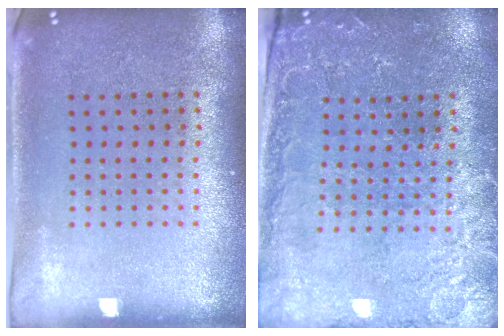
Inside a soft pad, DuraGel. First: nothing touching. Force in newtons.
{"total": 0.6, "press": 0.4, "slide": 0.4}